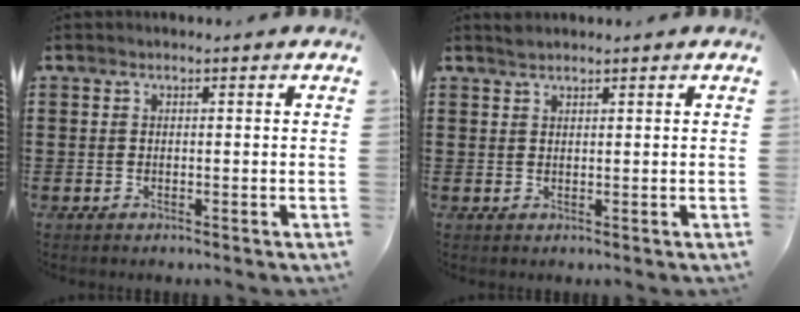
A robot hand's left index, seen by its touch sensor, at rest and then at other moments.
{"total": 1.2, "force": [1.1, 0.1, 0.3], "torque": [-0.008, -0.001, 0.021]}